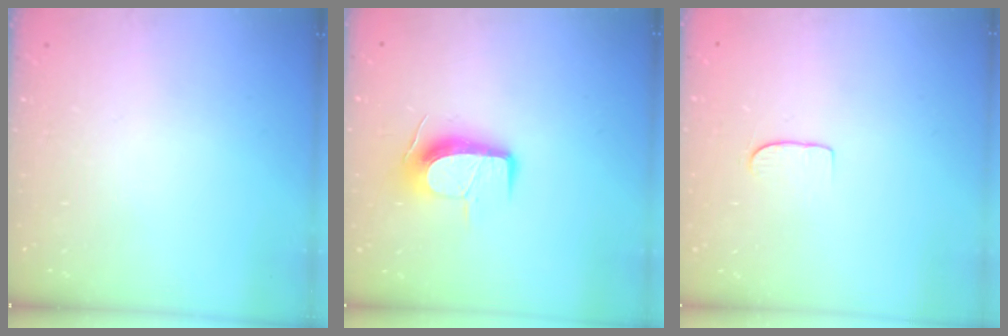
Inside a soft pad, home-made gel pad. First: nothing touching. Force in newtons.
{"total": 10.5, "press": 10.5, "slide": 0.9}
{"total": 4.9, "press": 4.9, "slide": 0.3}